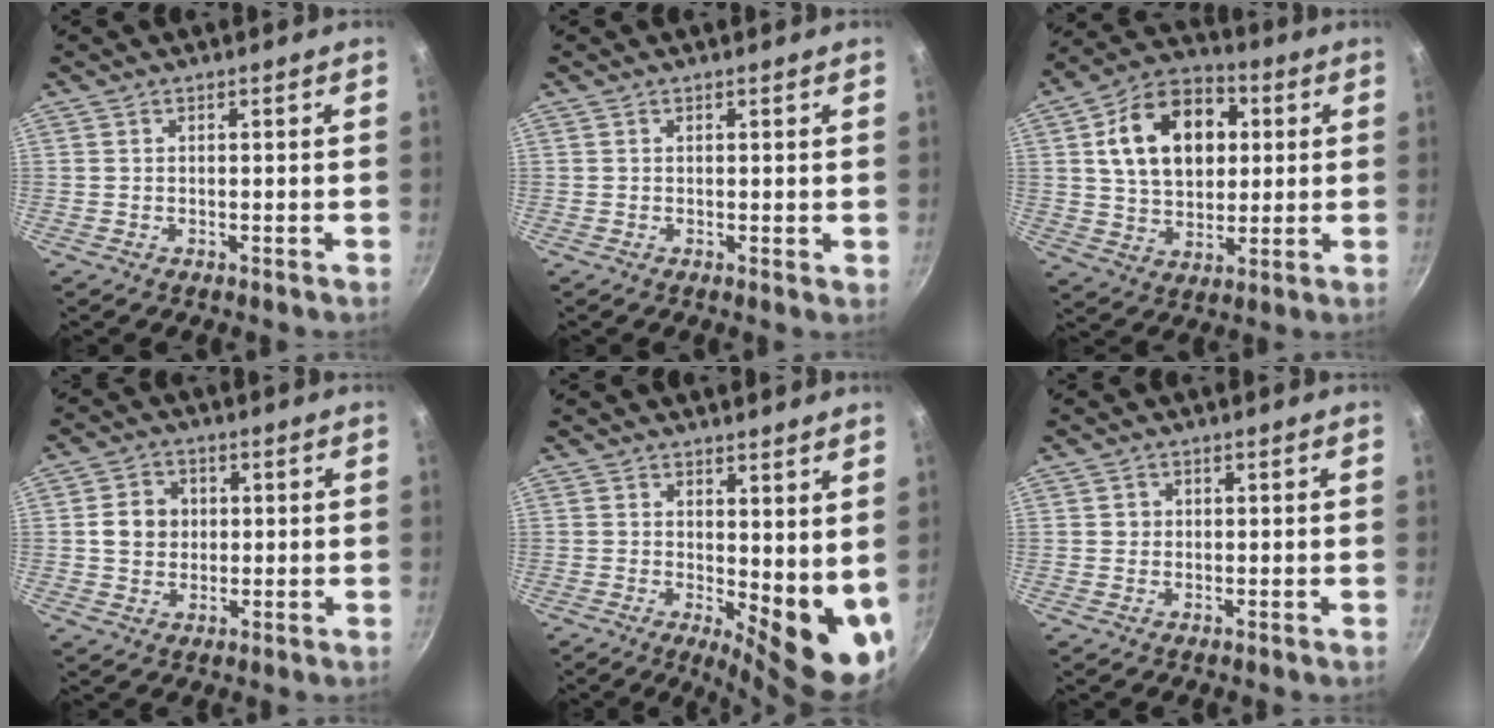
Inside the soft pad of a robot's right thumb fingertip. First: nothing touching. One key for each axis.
{"total": 0.7, "fx": 0.4, "fy": 0.2, "fz": 0.5, "tx": -0.007, "ty": -0.002, "tz": 0.004}
{"total": 18.1, "fx": 3.9, "fy": 12.6, "fz": 12.4, "tx": -0.171, "ty": 0.014, "tz": 0.057}
{"total": 6.2, "fx": 0.6, "fy": 5.5, "fz": 2.9, "tx": -0.024, "ty": 0.007, "tz": 0.003}
{"total": 10.8, "fx": 1.7, "fy": 4.4, "fz": 9.7, "tx": -0.102, "ty": -0.022, "tz": 0.034}
{"total": 1.2, "fx": 0.1, "fy": 1.2, "fz": 0.2, "tx": 0.003, "ty": 0.002, "tz": 0.000}